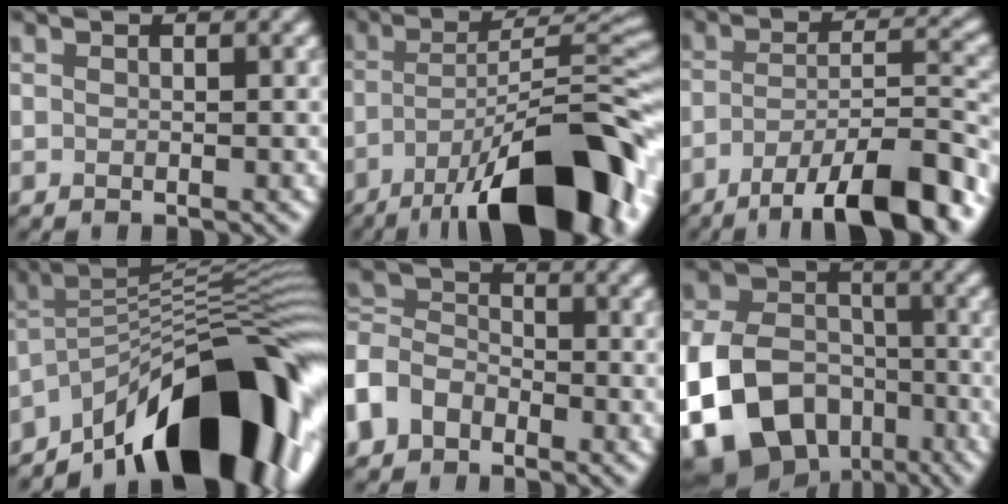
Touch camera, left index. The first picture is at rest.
{"total": 14.8, "force": [-8.1, 3.9, 11.8], "torque": [-0.179, 0.000, -0.132]}
{"total": 10.2, "force": [-6.7, 2.4, 7.3], "torque": [-0.106, 0.008, -0.114]}
{"total": 15.0, "force": [-9.2, 4.6, 11.0], "torque": [-0.141, 0.017, -0.159]}
{"total": 5.1, "force": [-3.0, 3.7, 1.9], "torque": [-0.043, 0.010, -0.079]}
{"total": 13.6, "force": [-6.1, 9.8, 7.1], "torque": [-0.160, -0.034, -0.116]}